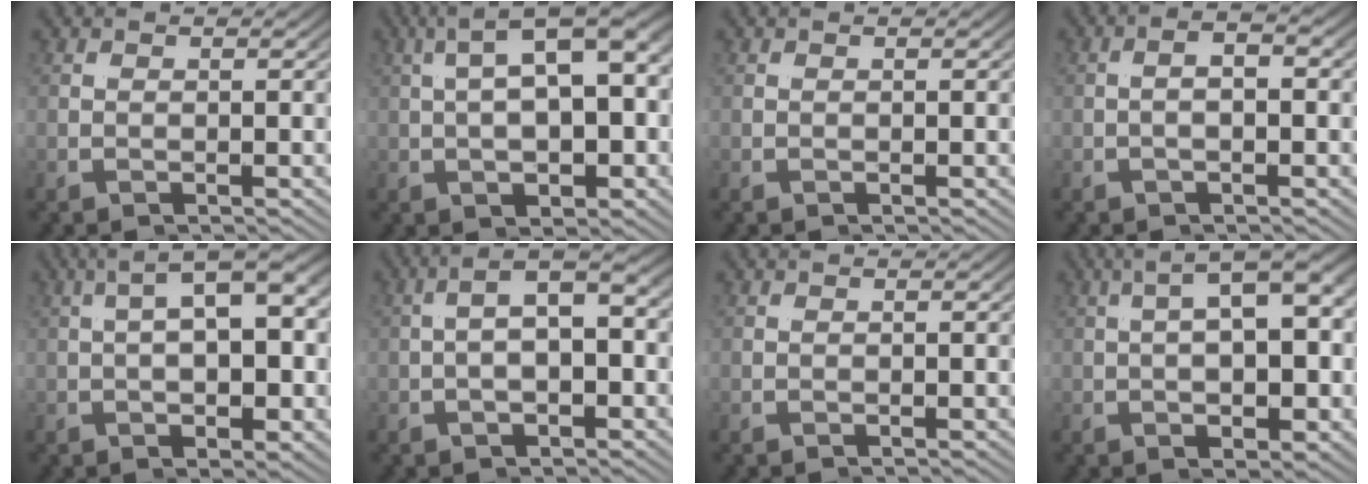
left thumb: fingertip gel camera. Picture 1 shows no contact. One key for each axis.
{"total": 9.0, "fx": 1.5, "fy": 4.1, "fz": 7.9, "tx": -0.090, "ty": 0.045, "tz": 0.000}
{"total": 0.0}
{"total": 1.3, "fx": -0.7, "fy": -0.1, "fz": 1.1, "tx": -0.025, "ty": 0.006, "tz": -0.019}
{"total": 6.3, "fx": 0.9, "fy": 2.2, "fz": 5.8, "tx": -0.073, "ty": 0.036, "tz": -0.004}
{"total": 5.9, "fx": -0.6, "fy": 3.6, "fz": 4.6, "tx": -0.078, "ty": -0.004, "tz": -0.019}
{"total": 0.0}
{"total": 6.2, "fx": 0.8, "fy": 2.0, "fz": 5.9, "tx": -0.071, "ty": 0.038, "tz": -0.005}